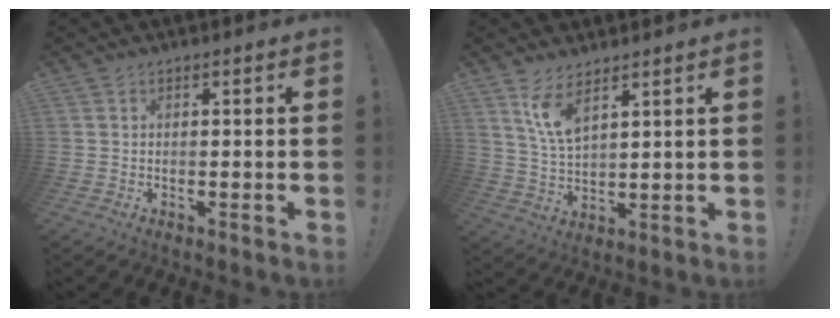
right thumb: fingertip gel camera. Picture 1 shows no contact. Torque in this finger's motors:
{"motor_torque": [0.84, 0.97, -0.05, 0.47, 0.05]}